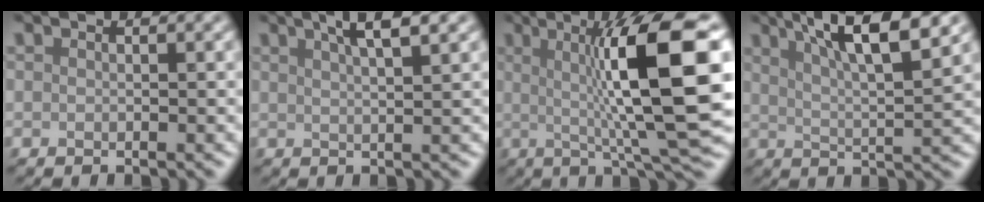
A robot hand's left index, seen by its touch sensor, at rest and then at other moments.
{"total": 4.0, "force": [2.4, 0.9, 3.1], "torque": [-0.024, 0.014, 0.020]}
{"total": 11.8, "force": [1.4, 1.9, 11.6], "torque": [-0.158, 0.006, 0.025]}
{"total": 8.0, "force": [4.5, 1.6, 6.4], "torque": [-0.080, 0.018, 0.055]}